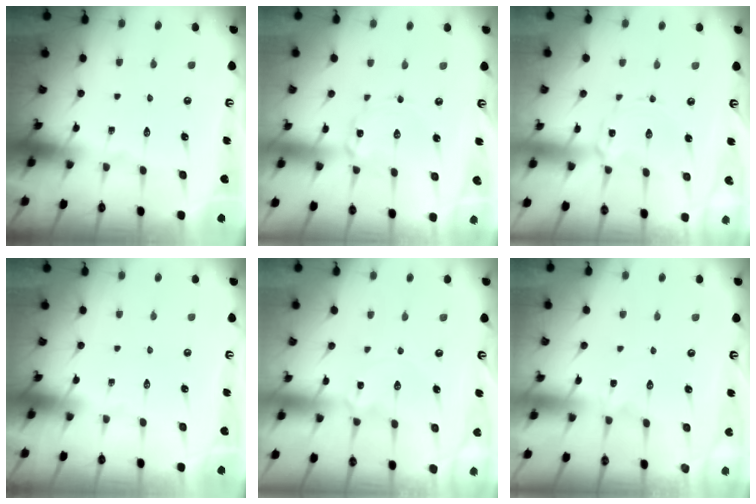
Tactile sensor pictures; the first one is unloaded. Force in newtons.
{"total": 2.0, "press": 2.0, "slide": 0.2}
{"total": 2.2, "press": 2.2, "slide": 0.3}
{"total": 0.0}
{"total": 2.4, "press": 2.4, "slide": 0.3}
{"total": 1.2, "press": 1.2, "slide": 0.4}